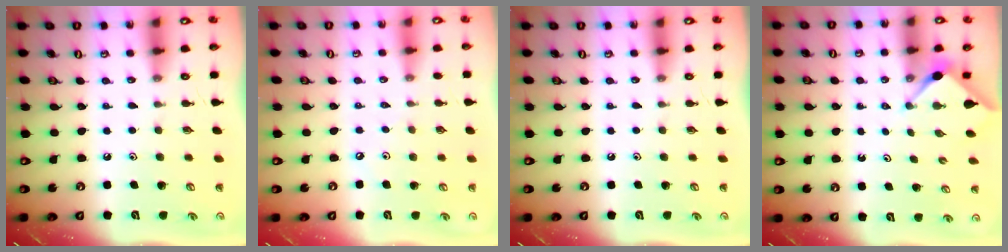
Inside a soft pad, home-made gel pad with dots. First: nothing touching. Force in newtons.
{"total": 2.1, "press": 2.0, "slide": 0.5}
{"total": 0.0}
{"total": 2.9, "press": 2.8, "slide": 0.4}